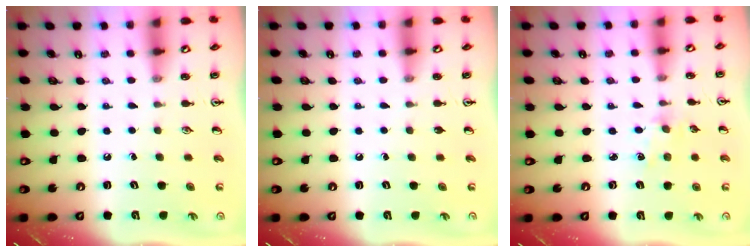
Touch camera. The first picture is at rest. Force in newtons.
{"total": 0.0}
{"total": 2.9, "press": 2.8, "slide": 0.4}